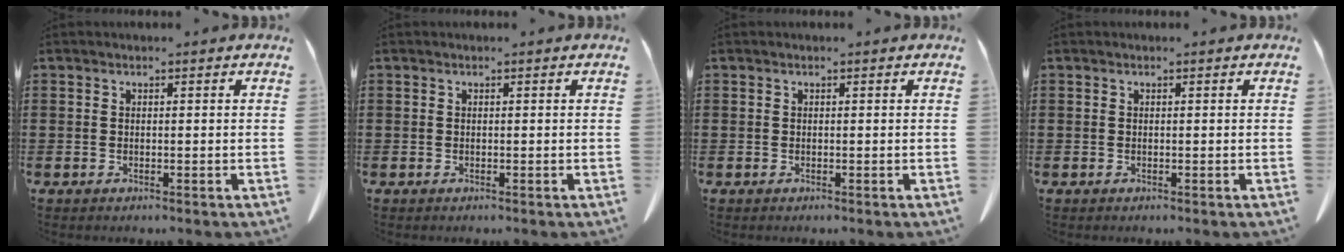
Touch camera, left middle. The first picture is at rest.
{"total": 0.0}
{"total": 0.0}
{"total": 0.0}